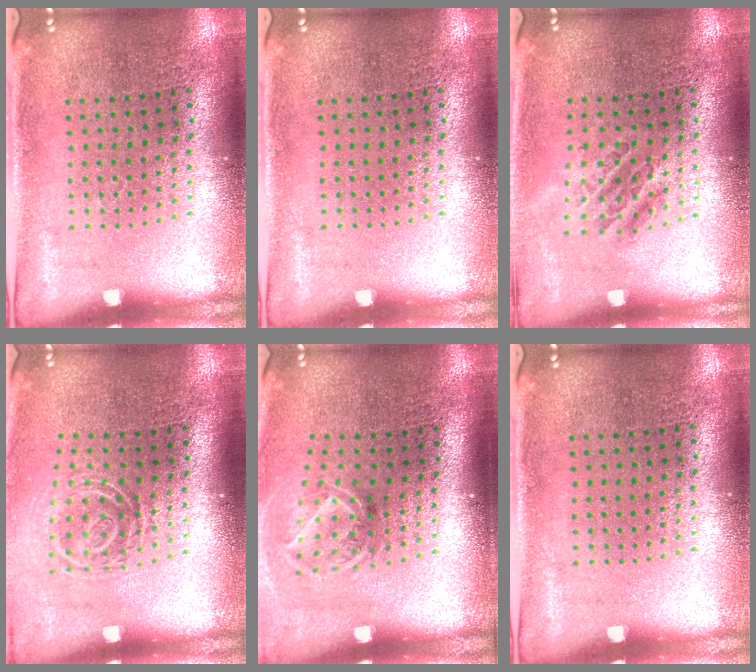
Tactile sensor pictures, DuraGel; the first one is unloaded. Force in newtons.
{"total": 0.0}
{"total": 1.0, "press": 1.0, "slide": 0.4}
{"total": 1.8, "press": 1.2, "slide": 1.4}
{"total": 1.9, "press": 1.3, "slide": 1.4}
{"total": 0.0}